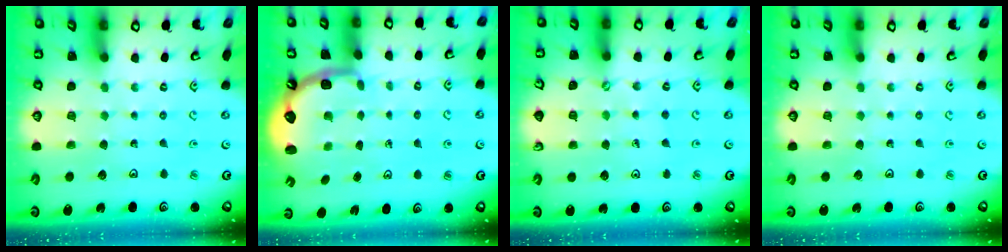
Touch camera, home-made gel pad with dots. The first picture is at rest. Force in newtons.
{"total": 3.0, "press": 2.4, "slide": 1.8}
{"total": 1.9, "press": 1.9, "slide": 0.1}
{"total": 0.0}